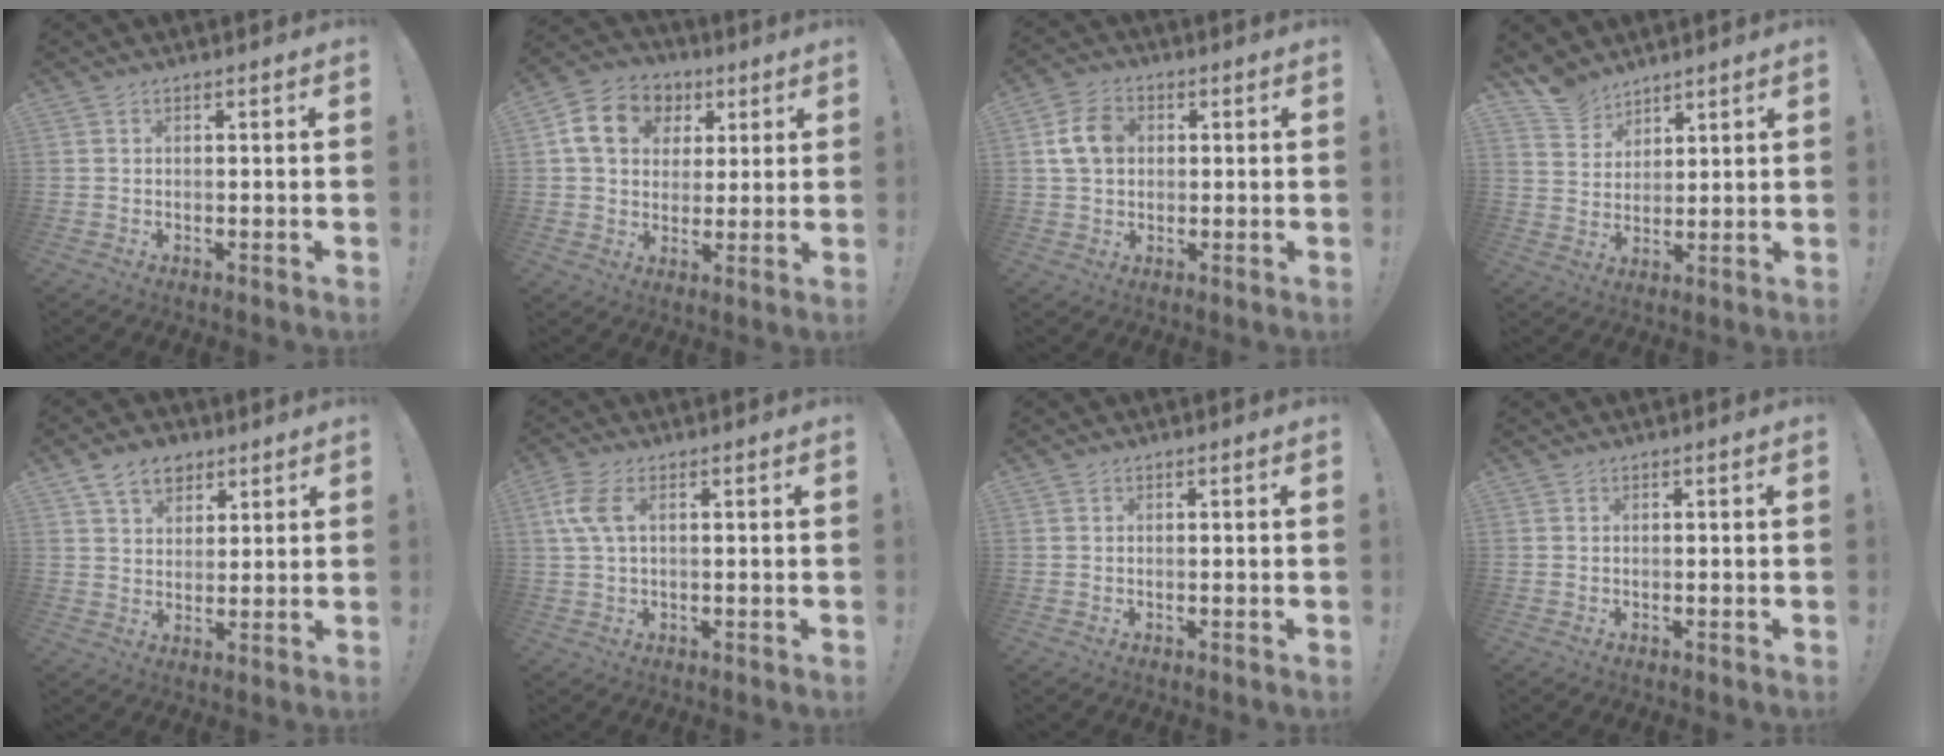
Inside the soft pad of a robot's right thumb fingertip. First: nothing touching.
{"total": 14.1, "force": [4.7, 11.4, 6.9], "torque": [-0.097, -0.007, 0.097]}
{"total": 9.1, "force": [1.8, 6.9, 5.6], "torque": [-0.091, 0.013, 0.038]}
{"total": 8.3, "force": [6.9, 4.4, 1.2], "torque": [-0.024, -0.052, 0.137]}
{"total": 9.2, "force": [5.5, 6.3, 3.7], "torque": [-0.061, -0.019, 0.107]}
{"total": 6.8, "force": [1.8, 3.1, 5.8], "torque": [-0.120, 0.002, 0.036]}
{"total": 0.0}
{"total": 0.0}